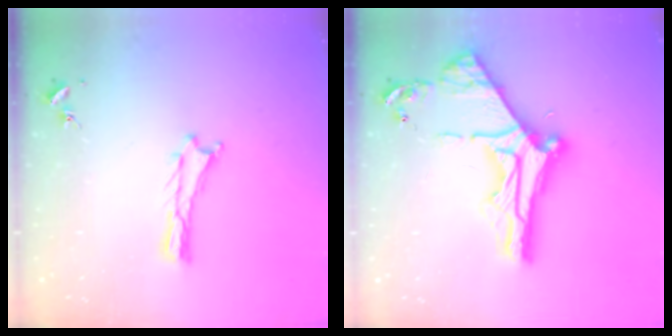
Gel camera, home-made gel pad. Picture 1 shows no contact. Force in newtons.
{"total": 11.8, "press": 11.7, "slide": 1.2}